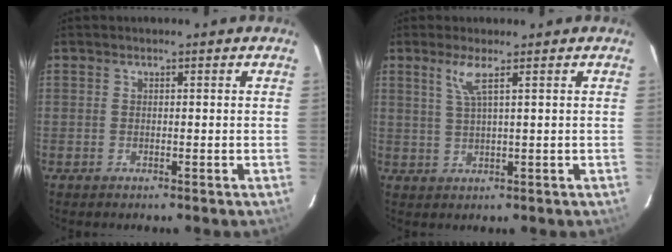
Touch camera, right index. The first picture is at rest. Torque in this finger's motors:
{"motor_torque": [0.25, 0.07, 0.09, 0.05]}